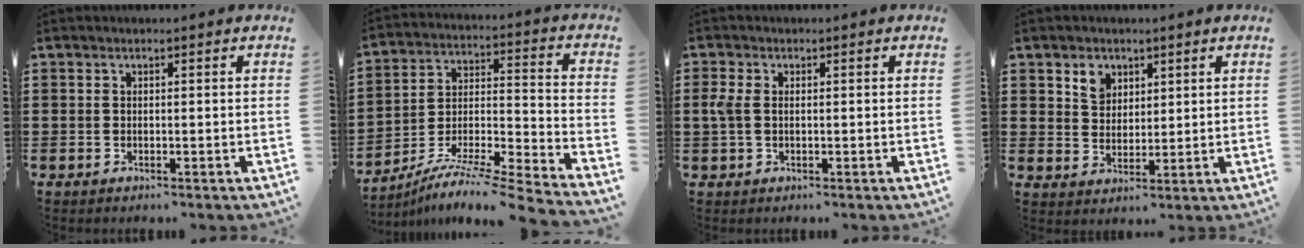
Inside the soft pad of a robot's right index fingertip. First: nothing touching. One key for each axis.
{"total": 7.3, "fx": -6.3, "fy": 0.0, "fz": 3.7, "tx": -0.057, "ty": -0.001, "tz": -0.129}
{"total": 2.8, "fx": 0.1, "fy": 1.6, "fz": 2.3, "tx": -0.071, "ty": -0.002, "tz": -0.006}
{"total": 4.1, "fx": 2.6, "fy": 3.0, "fz": 1.2, "tx": -0.028, "ty": 0.008, "tz": 0.046}